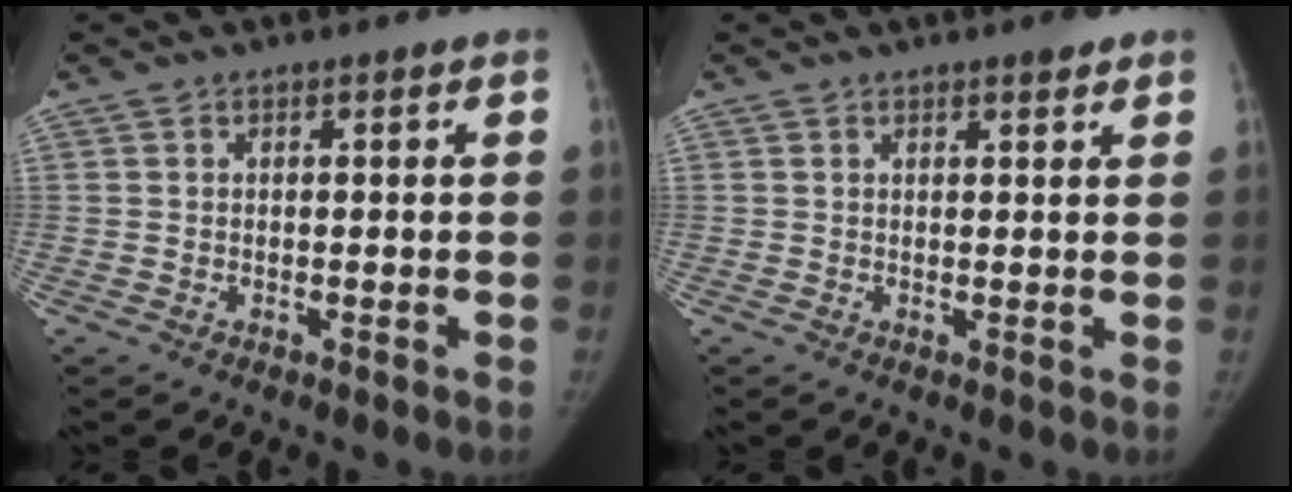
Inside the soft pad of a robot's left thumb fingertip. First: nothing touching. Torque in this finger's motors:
{"motor_torque": [0.37, -0.17, 0.44, -0.65, 0.04]}